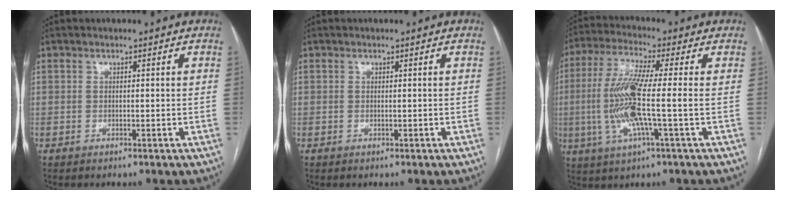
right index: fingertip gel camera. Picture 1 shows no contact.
{"total": 0.0}
{"total": 11.7, "force": [-1.1, 0.3, 11.7], "torque": [-0.249, 0.002, -0.029]}